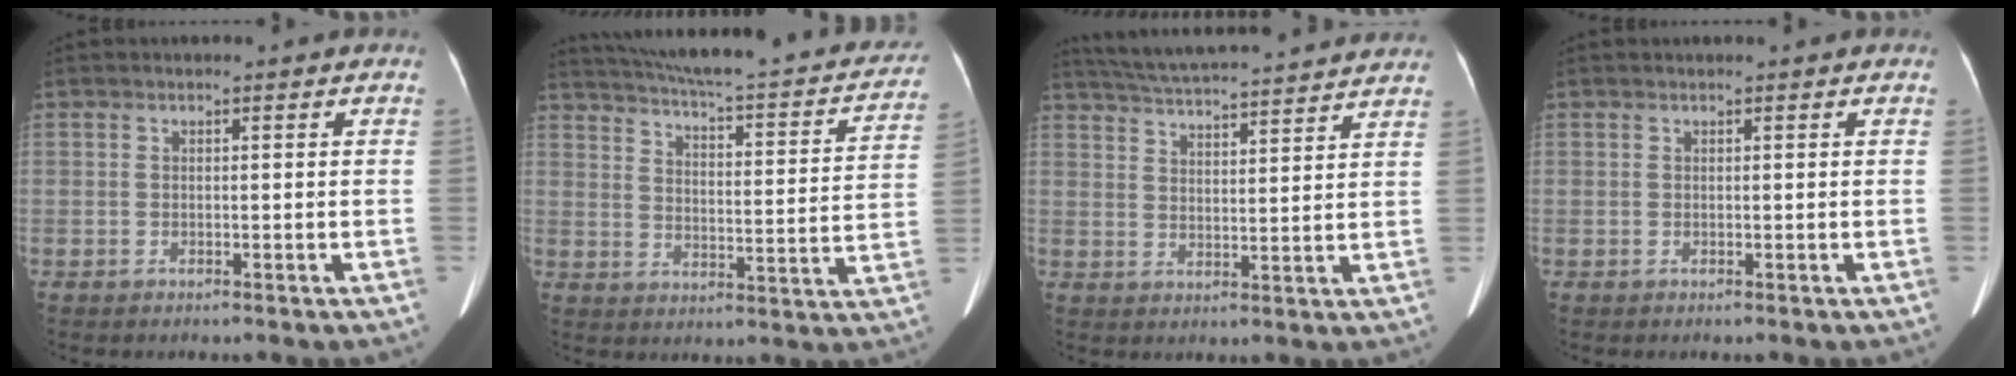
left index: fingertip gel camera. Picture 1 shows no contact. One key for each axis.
{"total": 27.1, "fx": 23.4, "fy": 4.9, "fz": 12.7, "tx": -0.201, "ty": -0.030, "tz": 0.289}
{"total": 21.3, "fx": 19.5, "fy": 1.5, "fz": 8.2, "tx": -0.142, "ty": 0.023, "tz": 0.271}
{"total": 1.4, "fx": 1.3, "fy": -0.1, "fz": 0.6, "tx": -0.007, "ty": 0.021, "tz": 0.023}